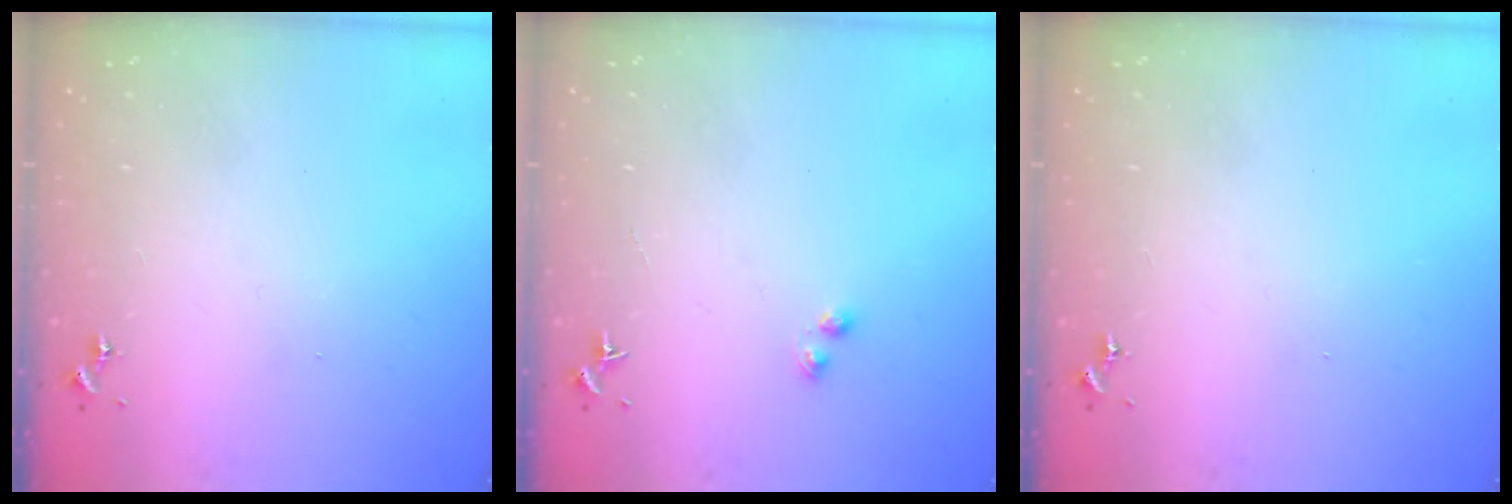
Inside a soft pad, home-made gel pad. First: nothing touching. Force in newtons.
{"total": 2.8, "press": 2.7, "slide": 0.4}
{"total": 0.0}